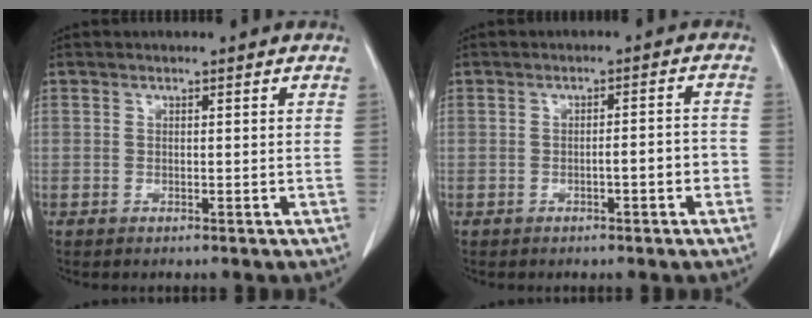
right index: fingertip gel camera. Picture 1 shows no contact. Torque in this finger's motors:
{"motor_torque": [0.50, -0.31, 0.19, 0.04]}